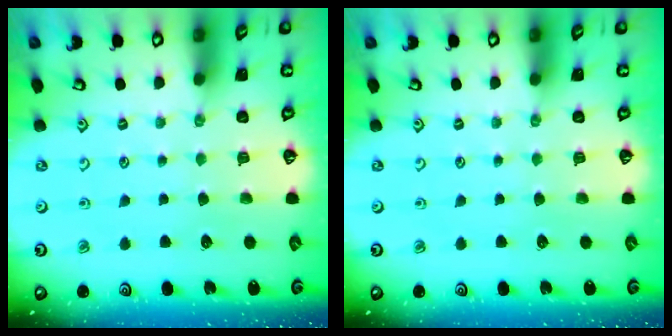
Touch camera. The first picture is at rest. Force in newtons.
{"total": 0.0}